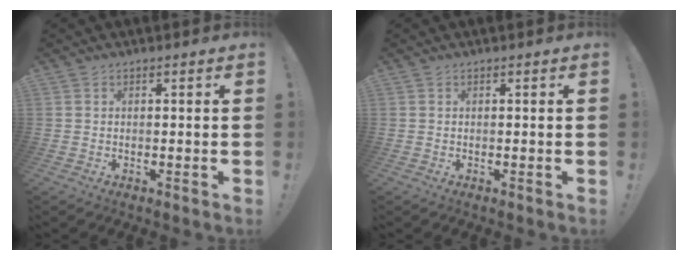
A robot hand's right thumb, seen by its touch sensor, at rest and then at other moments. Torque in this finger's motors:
{"motor_torque": [-0.01, -0.01, 0.01, -0.01, 0.01]}